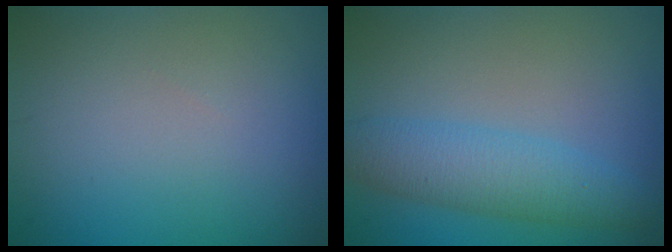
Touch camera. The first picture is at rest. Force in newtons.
{"total": 4.2, "press": 4.2, "slide": 0.1}